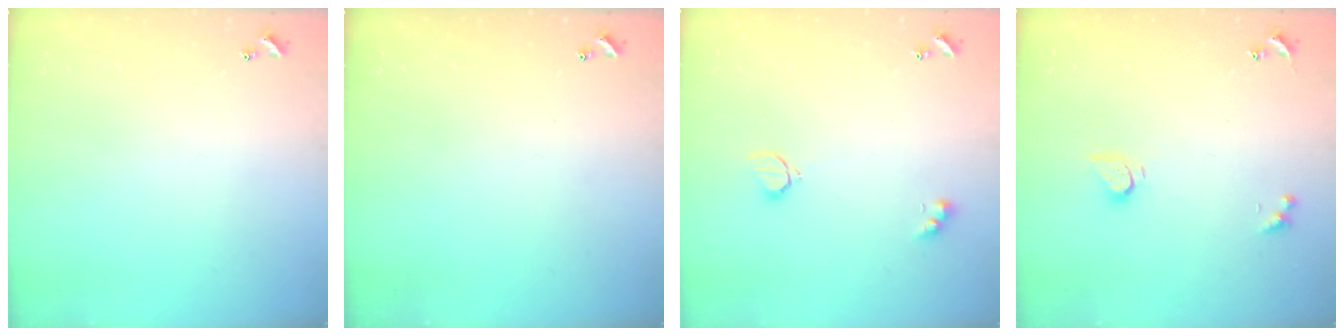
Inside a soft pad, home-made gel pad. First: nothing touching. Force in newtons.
{"total": 0.0}
{"total": 2.6, "press": 2.5, "slide": 0.5}
{"total": 2.6, "press": 2.6, "slide": 0.2}